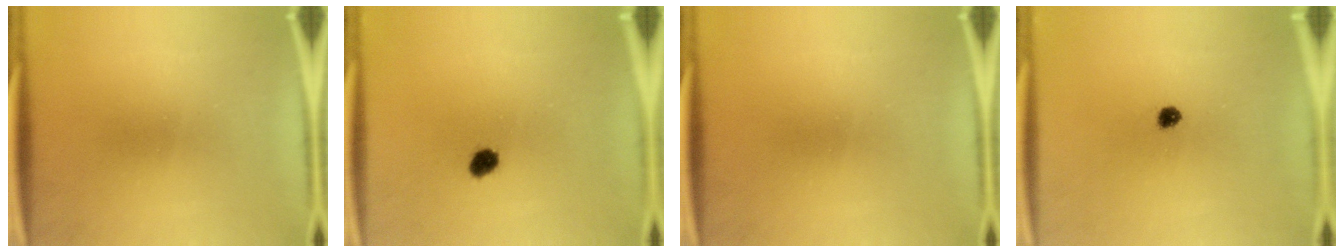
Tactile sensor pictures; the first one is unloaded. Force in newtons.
{"total": 2.8}
{"total": 0.0}
{"total": 1.9}